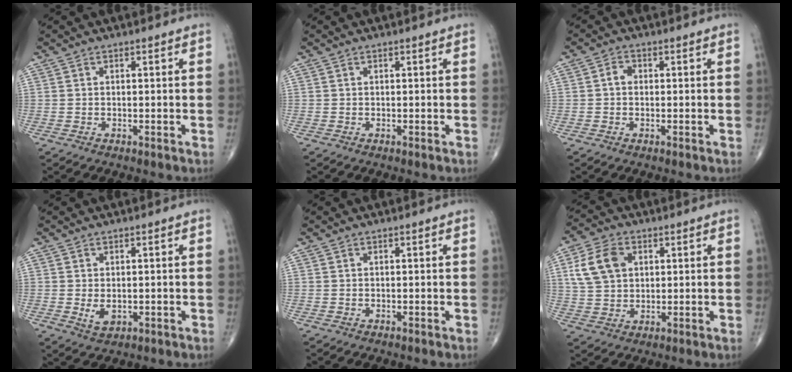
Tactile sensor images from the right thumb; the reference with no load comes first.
{"total": 0.0}
{"total": 2.0, "force": [0.0, 1.6, 1.2], "torque": [-0.013, 0.009, -0.003]}
{"total": 2.9, "force": [-0.2, 1.9, 2.2], "torque": [-0.032, -0.006, 0.004]}
{"total": 0.0}
{"total": 9.4, "force": [2.8, 6.6, 6.0], "torque": [-0.105, 0.003, 0.055]}